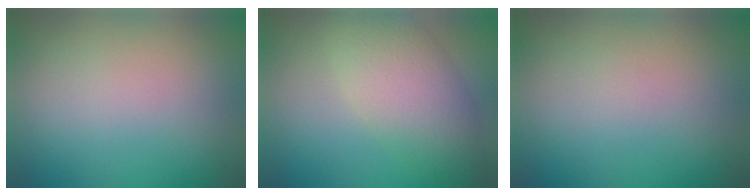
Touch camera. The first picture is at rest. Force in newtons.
{"total": 6.1, "press": 6.1, "slide": 0.1}
{"total": 0.0}